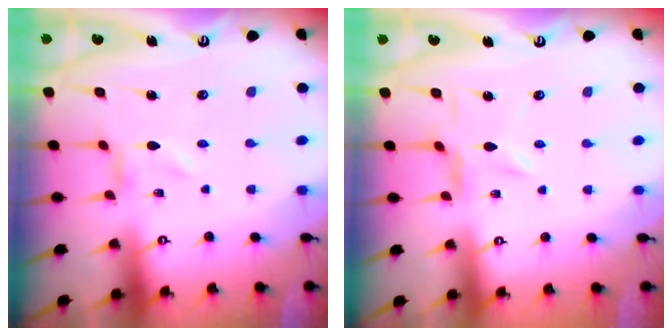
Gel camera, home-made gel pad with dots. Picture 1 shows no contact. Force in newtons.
{"total": 3.6, "press": 3.6, "slide": 0.5}